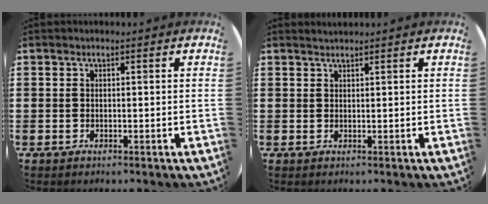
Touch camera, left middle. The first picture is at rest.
{"total": 0.8, "force": [0.7, -0.1, 0.0], "torque": [0.000, -0.001, 0.015]}